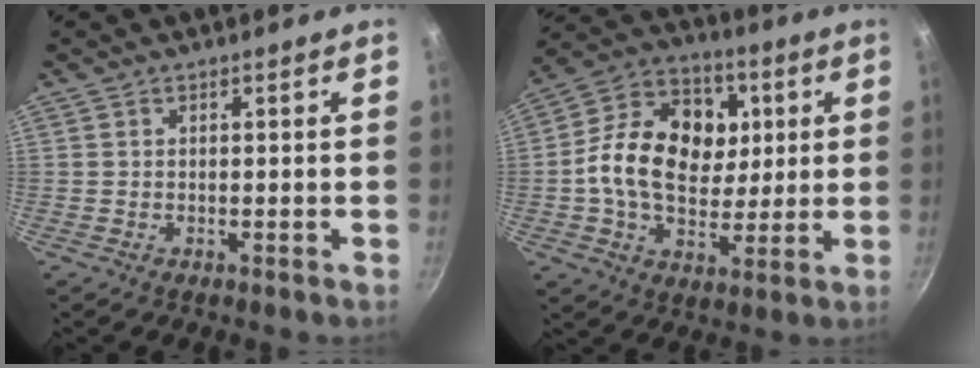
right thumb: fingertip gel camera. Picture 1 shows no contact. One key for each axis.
{"total": 18.7, "fx": 2.3, "fy": 13.8, "fz": 12.4, "tx": -0.180, "ty": 0.011, "tz": 0.026}